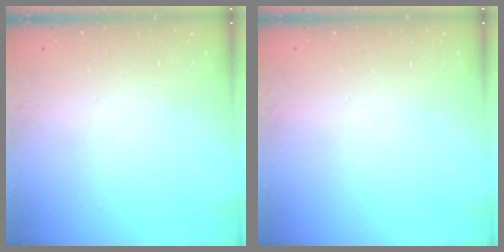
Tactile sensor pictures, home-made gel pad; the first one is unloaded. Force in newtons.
{"total": 0.0}